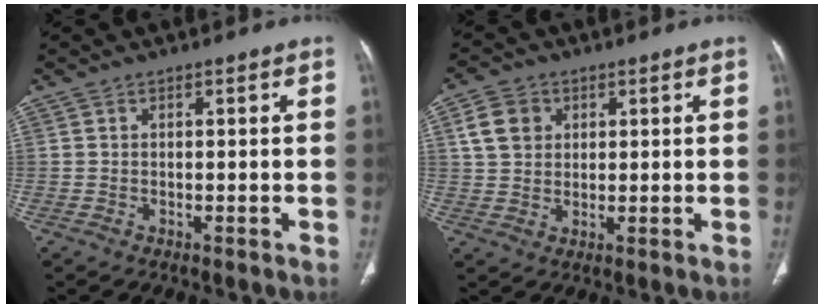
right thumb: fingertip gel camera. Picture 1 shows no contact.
{"total": 6.2, "force": [2.0, 5.1, 3.0], "torque": [-0.037, 0.001, 0.038]}